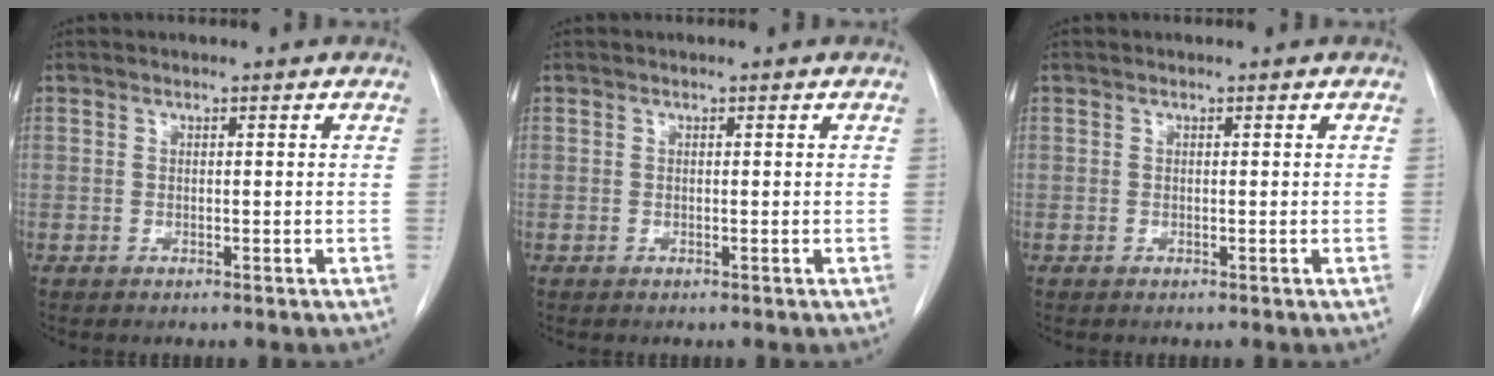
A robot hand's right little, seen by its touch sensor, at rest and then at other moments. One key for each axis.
{"total": 0.0}
{"total": 0.0}